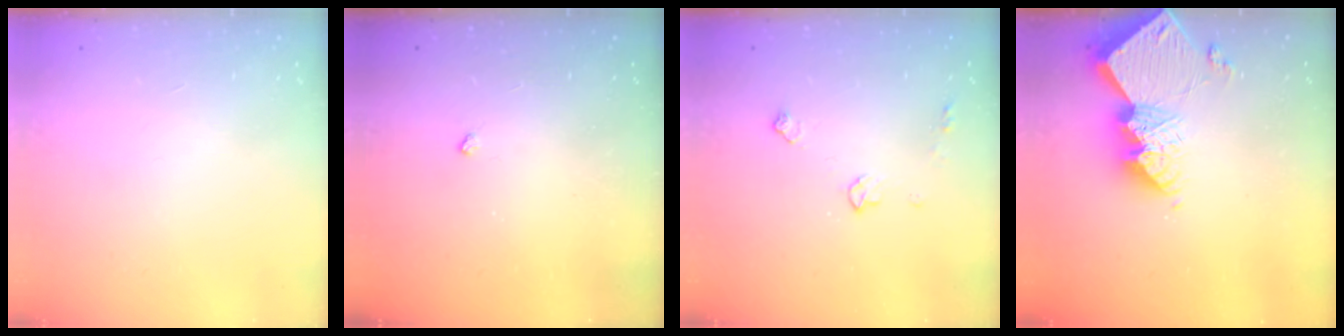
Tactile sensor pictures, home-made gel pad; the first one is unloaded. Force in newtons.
{"total": 3.0, "press": 2.9, "slide": 0.4}
{"total": 5.4, "press": 5.4, "slide": 0.8}
{"total": 16.7, "press": 16.6, "slide": 1.4}